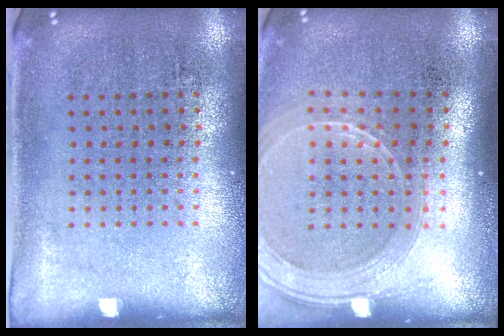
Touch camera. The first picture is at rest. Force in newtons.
{"total": 2.0, "press": 1.8, "slide": 0.9}